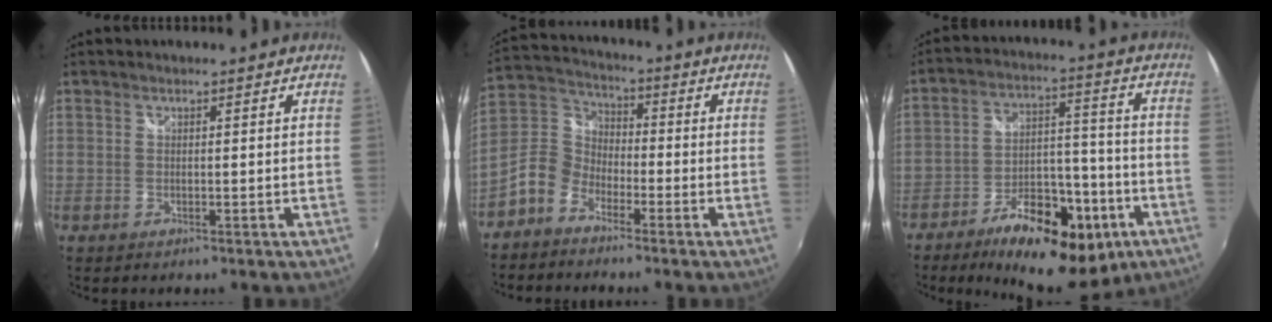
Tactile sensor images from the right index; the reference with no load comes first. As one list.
[{"total": 8.6, "force": [-5.3, 5.8, 3.5], "torque": [-0.086, 0.025, -0.120]}, {"total": 20.5, "force": [-12.1, 9.6, 13.5], "torque": [-0.213, 0.012, -0.167]}]